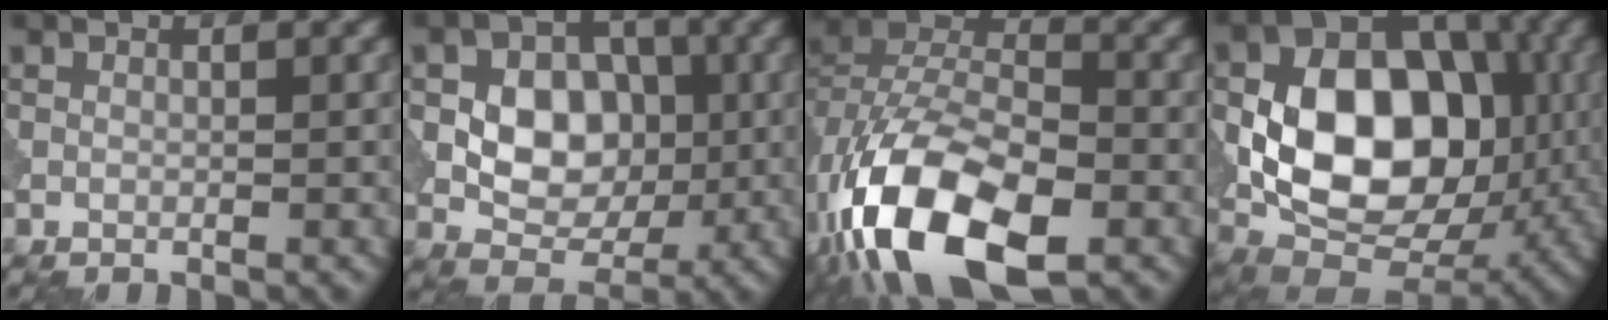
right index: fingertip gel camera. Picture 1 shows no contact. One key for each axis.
{"total": 7.0, "fx": -0.2, "fy": 5.2, "fz": 4.7, "tx": -0.074, "ty": -0.001, "tz": -0.008}
{"total": 16.4, "fx": -7.9, "fy": 8.6, "fz": 11.5, "tx": -0.229, "ty": -0.025, "tz": -0.152}
{"total": 13.1, "fx": -0.1, "fy": 9.0, "fz": 9.5, "tx": -0.154, "ty": -0.002, "tz": -0.010}